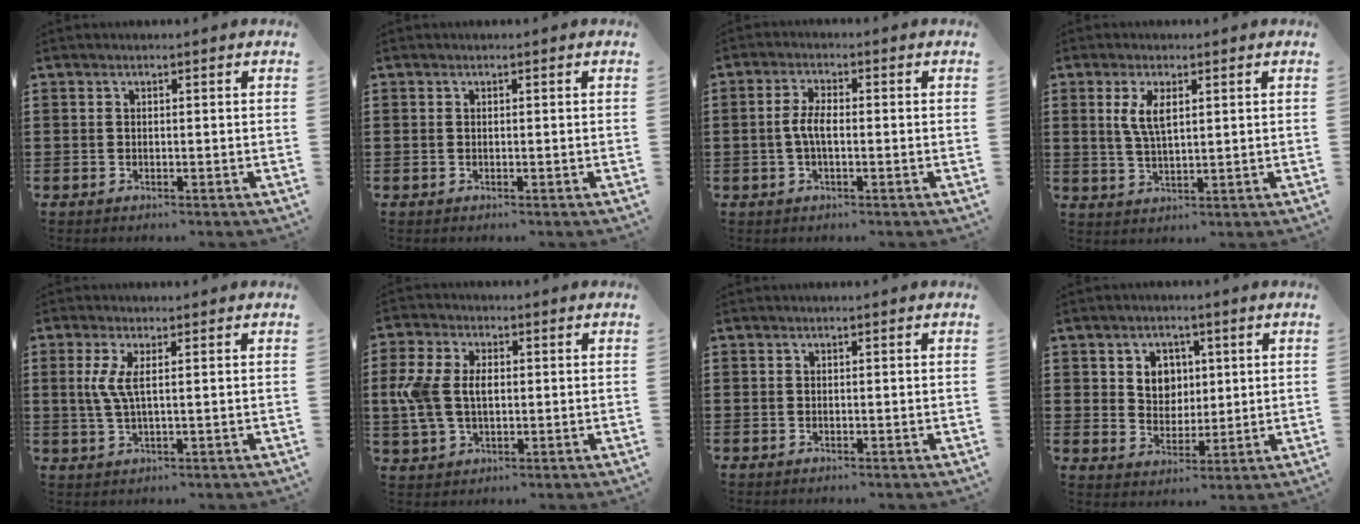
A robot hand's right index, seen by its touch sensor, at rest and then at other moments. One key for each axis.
{"total": 0.0}
{"total": 3.7, "fx": -0.4, "fy": 1.3, "fz": 3.5, "tx": -0.085, "ty": -0.004, "tz": -0.016}
{"total": 4.5, "fx": 1.5, "fy": 1.6, "fz": 4.0, "tx": -0.083, "ty": 0.005, "tz": 0.025}
{"total": 3.8, "fx": 0.8, "fy": 0.6, "fz": 3.7, "tx": -0.089, "ty": -0.007, "tz": 0.008}
{"total": 6.5, "fx": 0.1, "fy": 4.3, "fz": 5.0, "tx": -0.136, "ty": 0.002, "tz": -0.009}
{"total": 0.0}
{"total": 4.9, "fx": 1.7, "fy": 4.3, "fz": 1.6, "tx": -0.045, "ty": 0.012, "tz": 0.027}